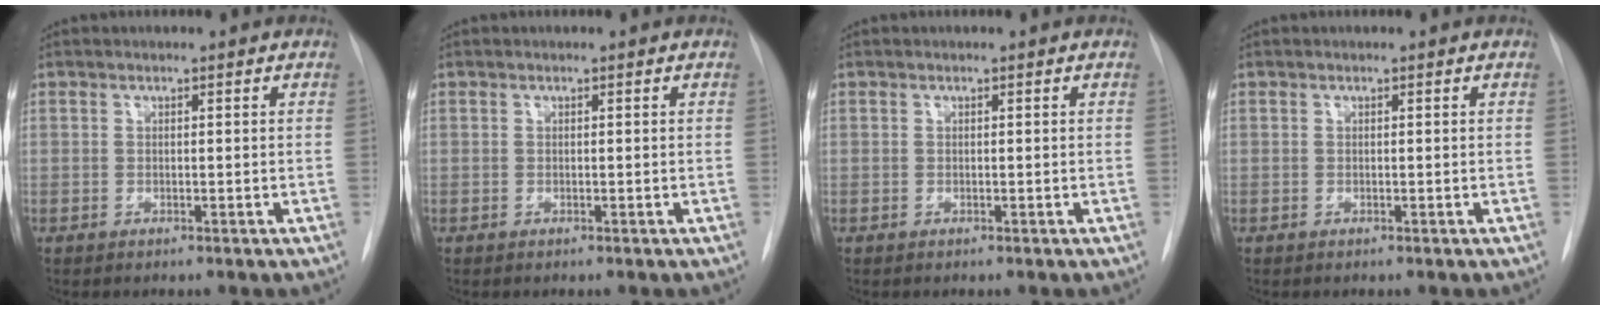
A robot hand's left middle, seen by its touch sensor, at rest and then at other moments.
{"total": 0.0}
{"total": 0.0}
{"total": 0.0}